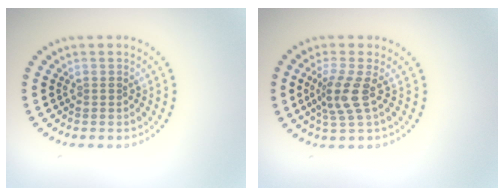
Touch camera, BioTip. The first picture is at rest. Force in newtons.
{"total": 2.9, "press": 2.3, "slide": 1.8}